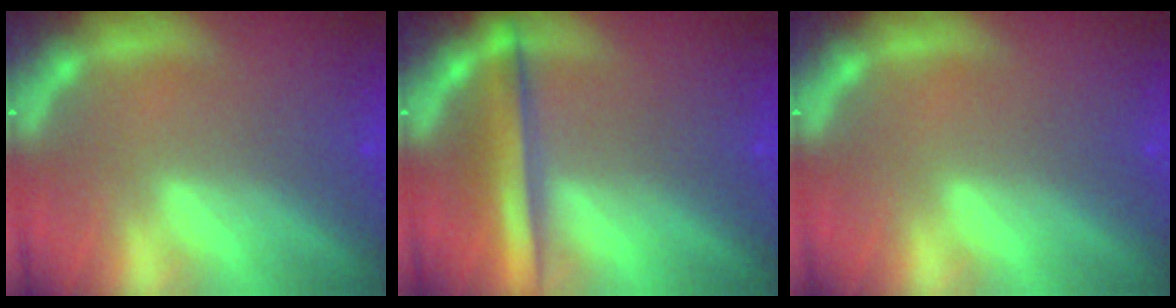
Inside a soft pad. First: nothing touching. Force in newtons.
{"total": 5.0}
{"total": 0.0}